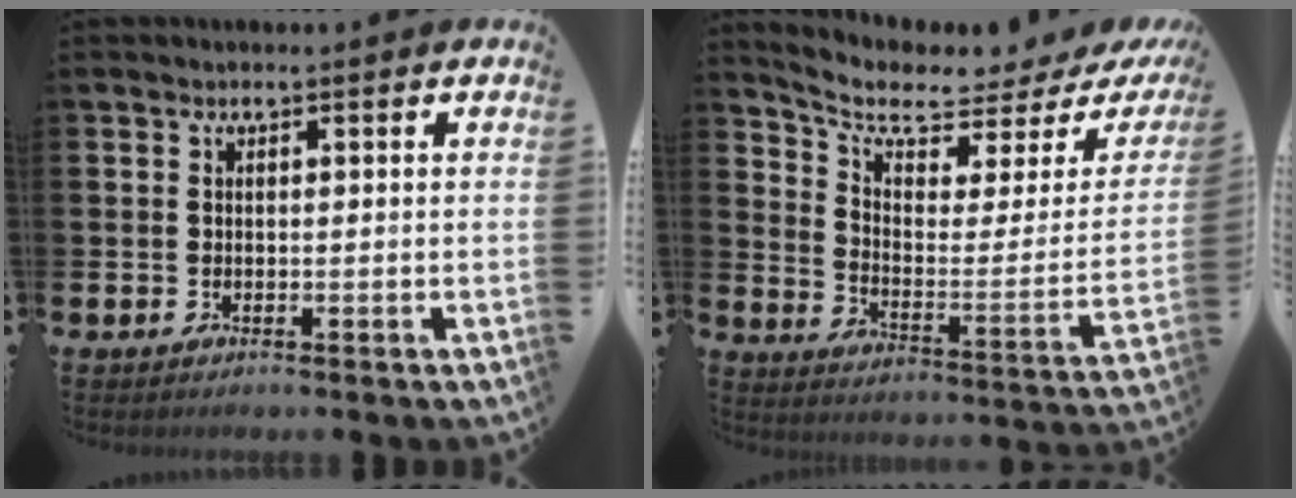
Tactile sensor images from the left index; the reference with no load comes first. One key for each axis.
{"total": 5.8, "fx": 5.0, "fy": 1.6, "fz": 2.5, "tx": -0.074, "ty": -0.047, "tz": 0.078}